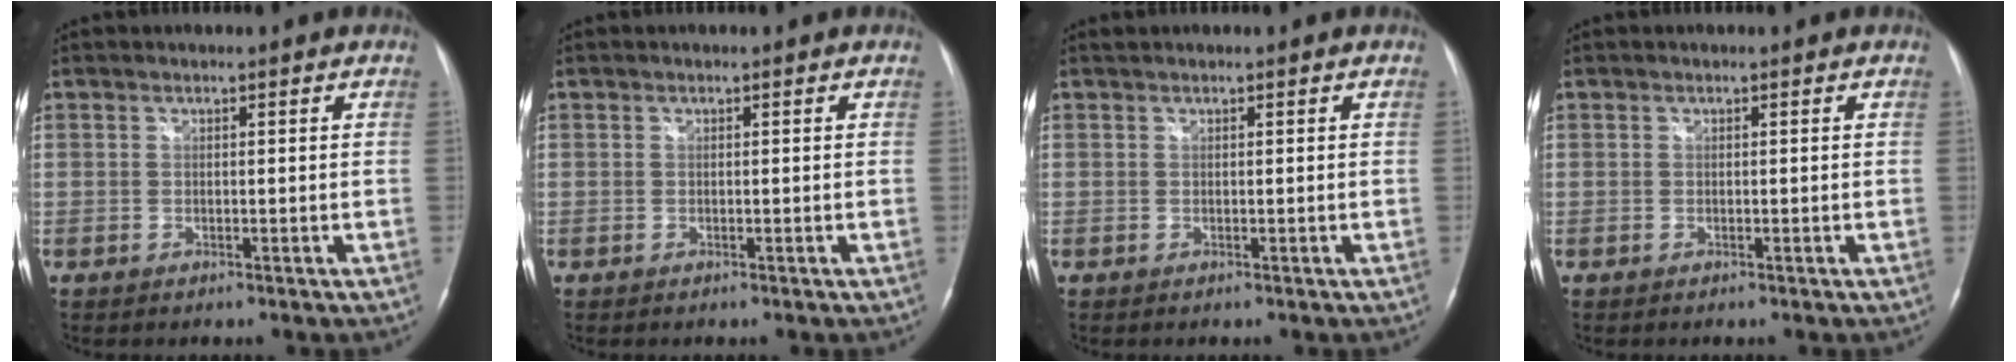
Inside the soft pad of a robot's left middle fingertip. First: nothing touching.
{"total": 0.0}
{"total": 0.0}
{"total": 0.0}